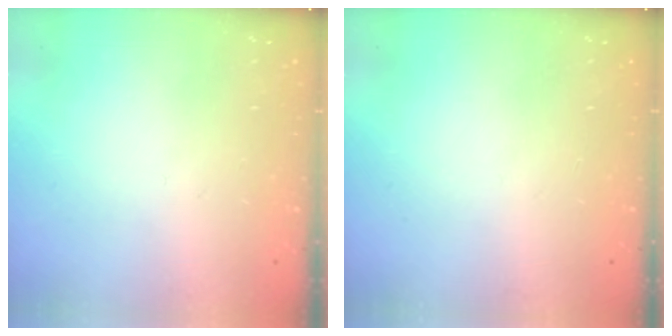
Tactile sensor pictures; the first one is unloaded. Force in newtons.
{"total": 0.0}